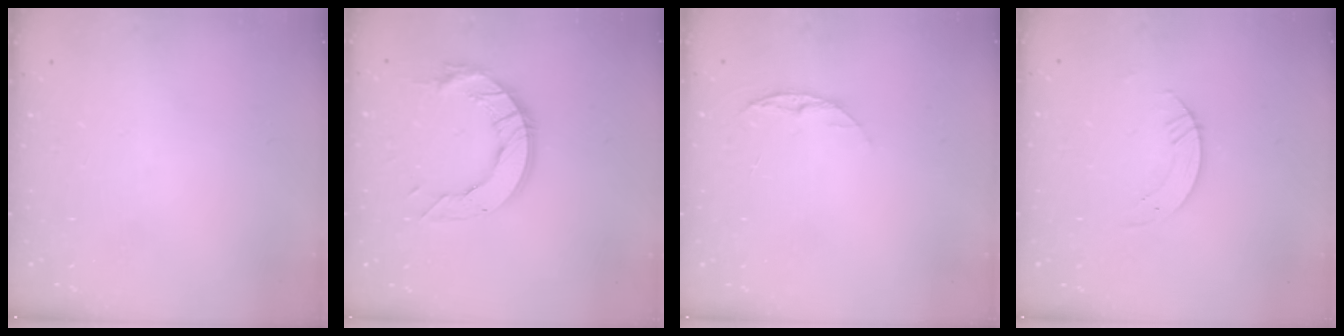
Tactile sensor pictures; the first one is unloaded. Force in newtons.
{"total": 13.0, "press": 12.9, "slide": 1.2}
{"total": 6.4, "press": 6.3, "slide": 0.7}
{"total": 3.8, "press": 3.8, "slide": 0.4}